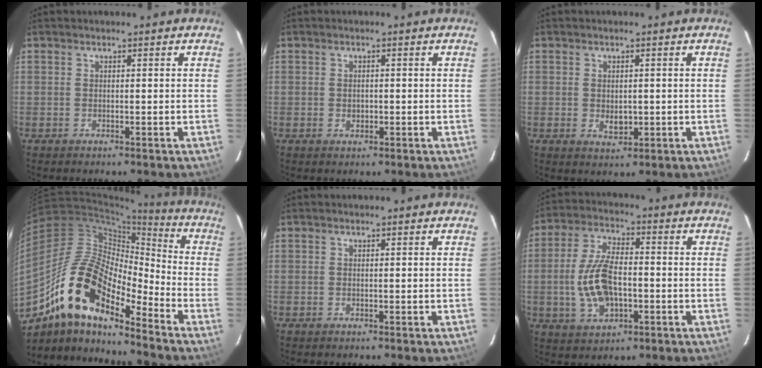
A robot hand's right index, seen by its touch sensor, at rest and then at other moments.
{"total": 1.4, "force": [-0.2, 1.2, 0.6], "torque": [-0.010, 0.001, -0.002]}
{"total": 3.1, "force": [-0.4, 2.1, 2.3], "torque": [-0.037, -0.004, -0.001]}
{"total": 18.0, "force": [-12.0, 6.3, 11.8], "torque": [-0.208, -0.003, -0.242]}
{"total": 0.0}
{"total": 11.7, "force": [-2.1, 6.1, 9.8], "torque": [-0.203, 0.004, -0.031]}